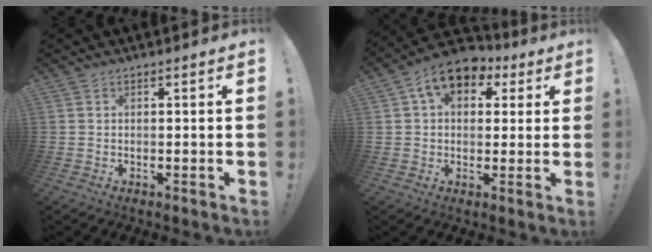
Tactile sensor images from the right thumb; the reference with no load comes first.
{"total": 11.0, "force": [5.2, 7.3, 6.3], "torque": [-0.103, -0.014, 0.099]}